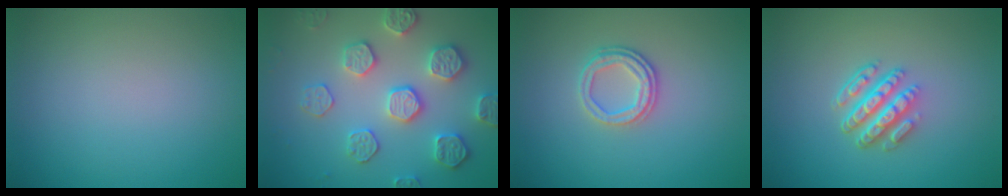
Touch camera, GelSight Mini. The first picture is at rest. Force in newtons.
{"total": 4.8, "press": 4.6, "slide": 1.2}
{"total": 2.6, "press": 2.3, "slide": 1.1}
{"total": 4.9, "press": 3.6, "slide": 3.3}